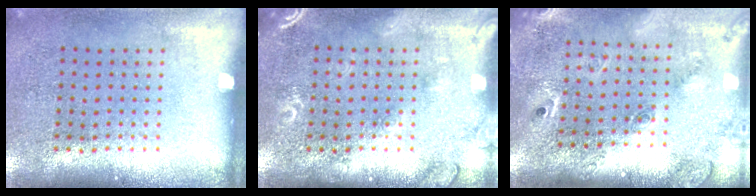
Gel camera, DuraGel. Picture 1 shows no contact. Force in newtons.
{"total": 2.5, "press": 2.4, "slide": 0.5}
{"total": 2.4, "press": 1.7, "slide": 1.6}